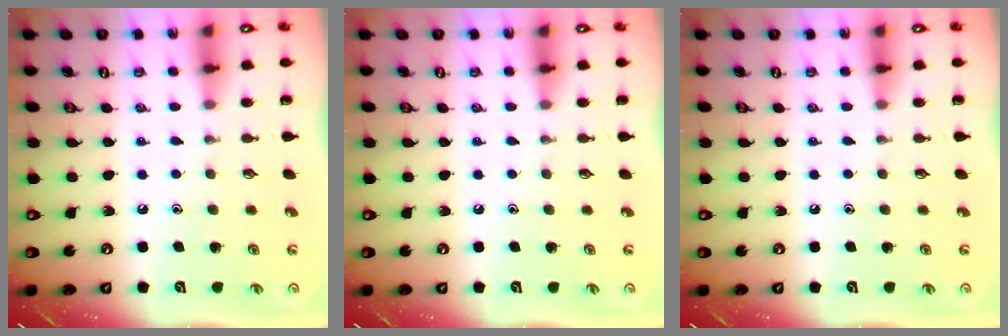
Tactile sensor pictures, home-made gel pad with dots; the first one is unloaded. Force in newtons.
{"total": 0.0}
{"total": 0.0}